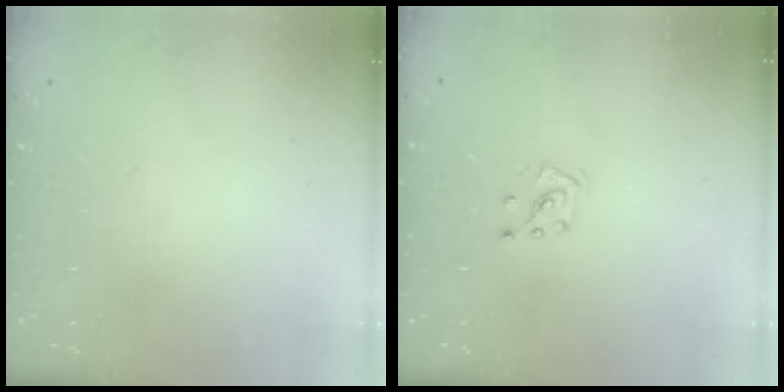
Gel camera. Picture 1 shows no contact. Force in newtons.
{"total": 2.2, "press": 2.2, "slide": 0.3}